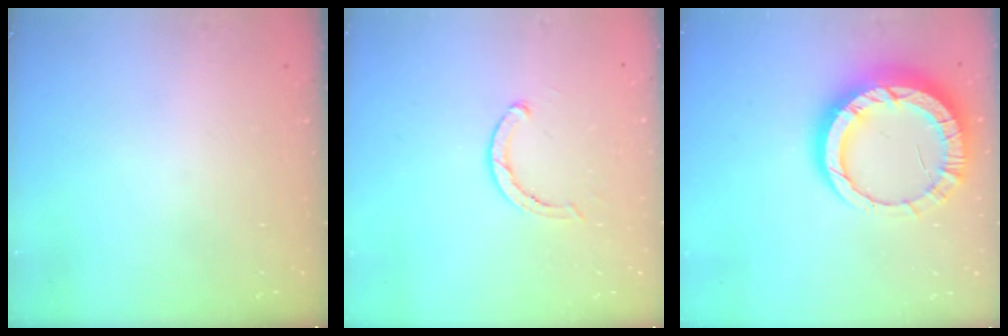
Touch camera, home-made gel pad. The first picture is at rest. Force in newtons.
{"total": 2.8, "press": 2.8, "slide": 0.2}
{"total": 15.5, "press": 15.5, "slide": 1.3}